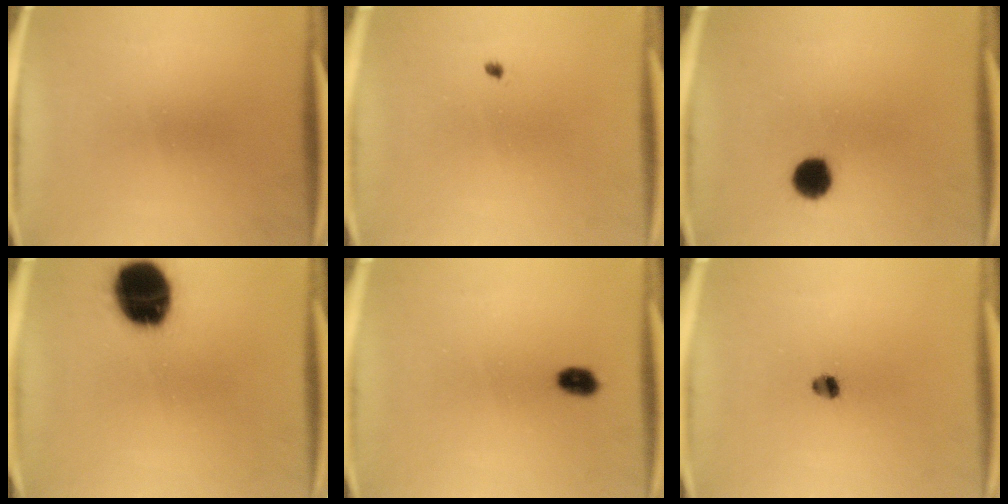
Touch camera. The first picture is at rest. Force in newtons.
{"total": 0.6}
{"total": 6.0}
{"total": 19.5}
{"total": 2.8}
{"total": 2.3}